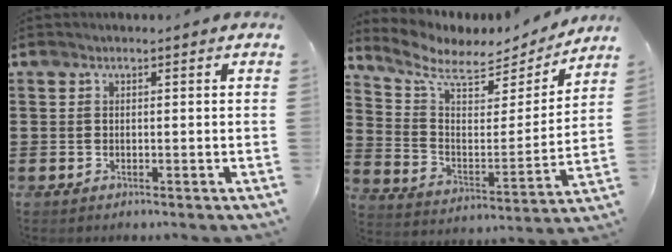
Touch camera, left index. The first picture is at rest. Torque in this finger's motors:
{"motor_torque": [1.68, -0.45, 0.38, 0.07]}